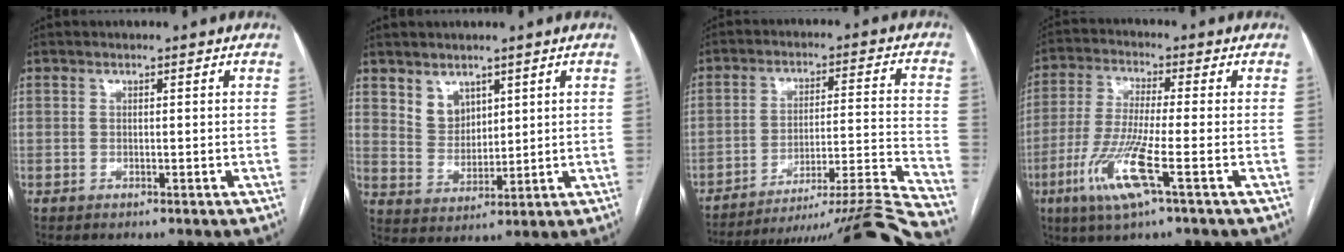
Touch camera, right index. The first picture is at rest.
{"total": 4.8, "force": [3.1, 3.3, 1.5], "torque": [-0.032, 0.004, 0.070]}
{"total": 24.8, "force": [-22.7, -3.1, 9.7], "torque": [-0.080, -0.018, -0.320]}
{"total": 10.0, "force": [-4.2, 0.0, 9.1], "torque": [-0.191, -0.020, -0.086]}